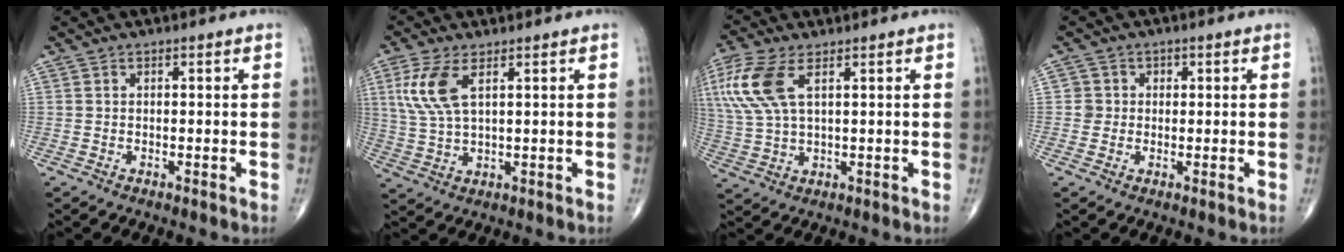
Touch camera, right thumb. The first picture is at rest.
{"total": 8.0, "force": [3.0, 3.2, 6.7], "torque": [-0.162, -0.003, 0.067]}
{"total": 11.3, "force": [4.4, 4.8, 9.2], "torque": [-0.237, 0.003, 0.093]}
{"total": 2.5, "force": [0.1, 2.5, 0.0], "torque": [0.024, 0.007, -0.002]}